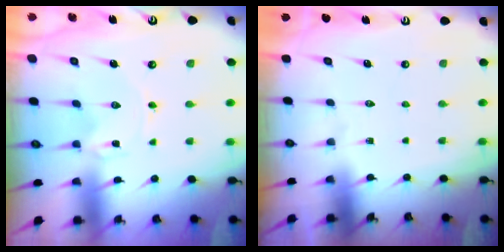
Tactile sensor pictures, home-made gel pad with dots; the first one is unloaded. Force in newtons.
{"total": 0.0}